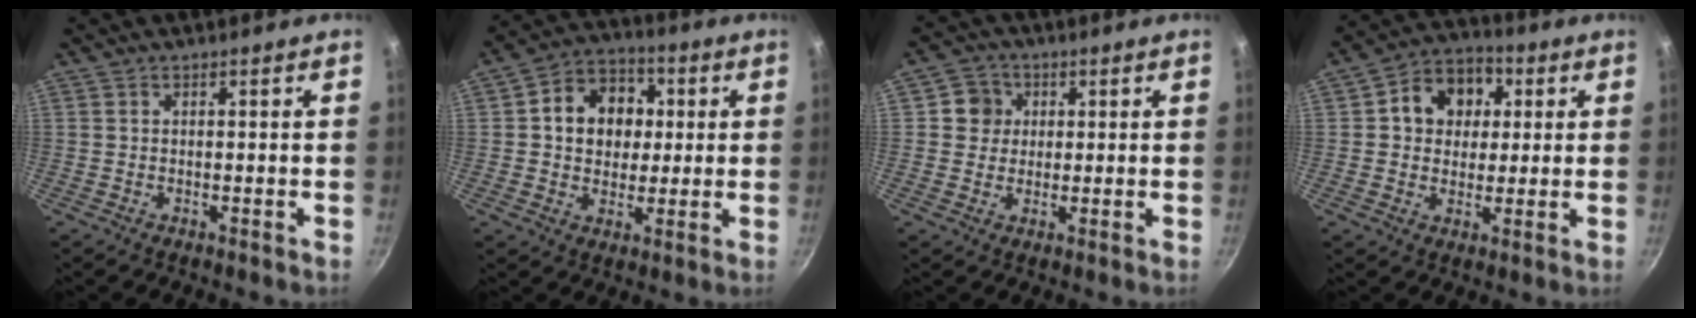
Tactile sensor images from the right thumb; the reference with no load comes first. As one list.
[{"total": 12.3, "force": [2.0, 10.1, 6.8], "torque": [-0.069, 0.012, 0.018]}, {"total": 5.1, "force": [1.1, 4.9, 1.1], "torque": [0.019, 0.004, 0.009]}, {"total": 11.2, "force": [2.6, 9.2, 5.8], "torque": [-0.057, 0.011, 0.027]}]